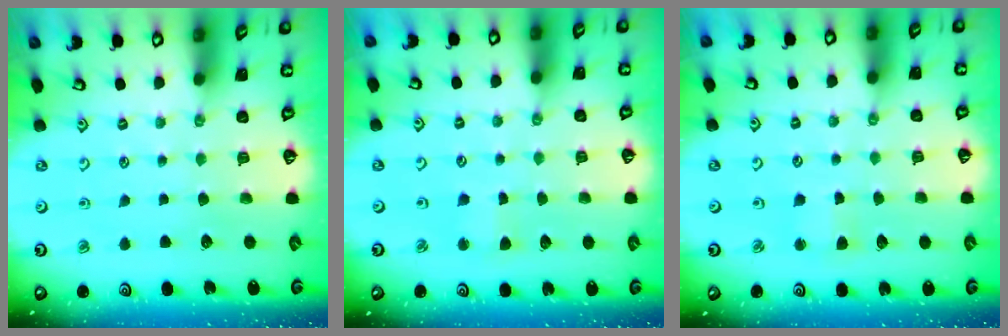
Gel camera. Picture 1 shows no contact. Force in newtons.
{"total": 2.7, "press": 2.7, "slide": 0.3}
{"total": 2.8, "press": 2.8, "slide": 0.2}